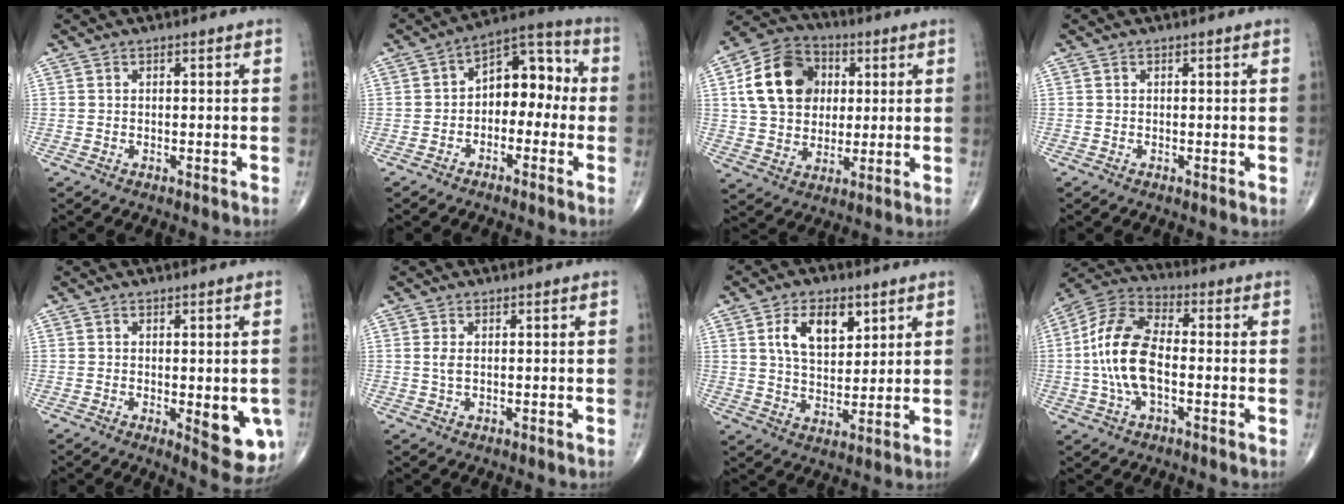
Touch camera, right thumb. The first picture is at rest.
{"total": 10.3, "force": [-1.1, 6.7, 7.8], "torque": [-0.077, 0.046, -0.035]}
{"total": 15.7, "force": [3.5, 12.3, 9.2], "torque": [-0.142, 0.009, 0.057]}
{"total": 0.0}
{"total": 8.5, "force": [-1.8, 3.4, 7.6], "torque": [-0.073, -0.016, -0.015]}
{"total": 1.6, "force": [0.3, 0.7, 1.5], "torque": [-0.037, 0.002, 0.011]}
{"total": 10.1, "force": [4.3, 5.8, 7.2], "torque": [-0.100, -0.018, 0.079]}
{"total": 13.5, "force": [-1.2, 6.9, 11.5], "torque": [-0.236, 0.029, -0.030]}